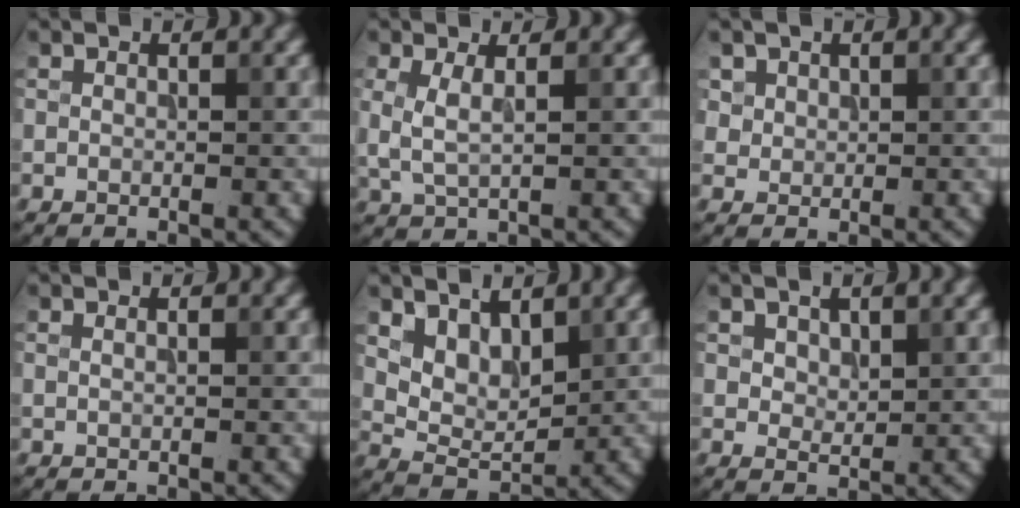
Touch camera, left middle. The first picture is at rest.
{"total": 2.0, "force": [0.4, 0.5, 1.9], "torque": [-0.054, -0.001, 0.011]}
{"total": 3.0, "force": [1.6, 2.3, 1.1], "torque": [-0.042, -0.001, 0.045]}
{"total": 0.0}
{"total": 3.6, "force": [2.2, 1.9, 2.2], "torque": [-0.050, -0.010, 0.040]}
{"total": 2.0, "force": [1.0, 1.1, 1.4], "torque": [-0.032, -0.003, 0.023]}